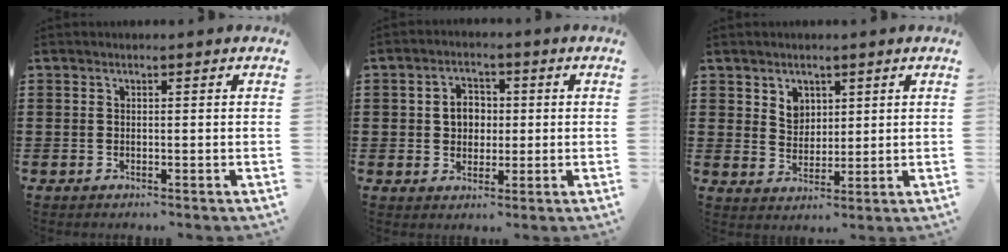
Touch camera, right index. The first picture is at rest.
{"total": 4.1, "force": [0.1, 3.5, 2.3], "torque": [-0.047, 0.010, -0.005]}
{"total": 4.0, "force": [2.3, 3.1, 1.1], "torque": [-0.026, 0.007, 0.041]}